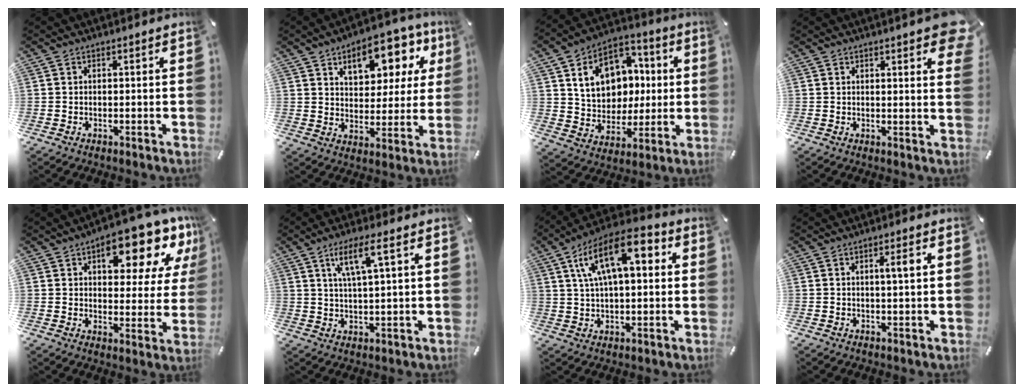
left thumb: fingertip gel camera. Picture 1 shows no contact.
{"total": 13.5, "force": [6.9, 7.9, 8.4], "torque": [-0.117, -0.025, 0.116]}
{"total": 15.0, "force": [3.2, 12.6, 7.4], "torque": [-0.125, 0.006, 0.067]}
{"total": 4.6, "force": [3.1, 1.2, 3.2], "torque": [-0.038, -0.018, 0.050]}
{"total": 17.5, "force": [9.7, 8.3, 12.1], "torque": [-0.138, -0.060, 0.152]}
{"total": 7.8, "force": [3.6, 1.1, 6.9], "torque": [-0.142, 0.005, 0.059]}
{"total": 15.6, "force": [5.5, 7.2, 12.7], "torque": [-0.223, -0.003, 0.091]}
{"total": 3.3, "force": [0.7, 0.3, 3.2], "torque": [-0.061, 0.001, 0.007]}